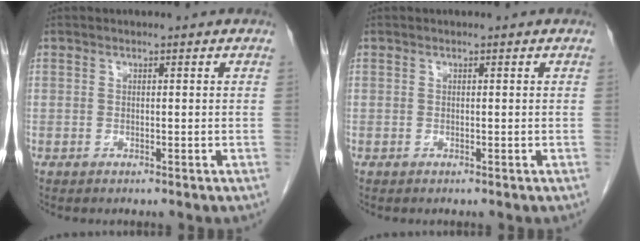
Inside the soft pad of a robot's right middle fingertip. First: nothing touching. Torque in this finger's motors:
{"motor_torque": [-0.03, -0.02, -0.01, -0.01]}